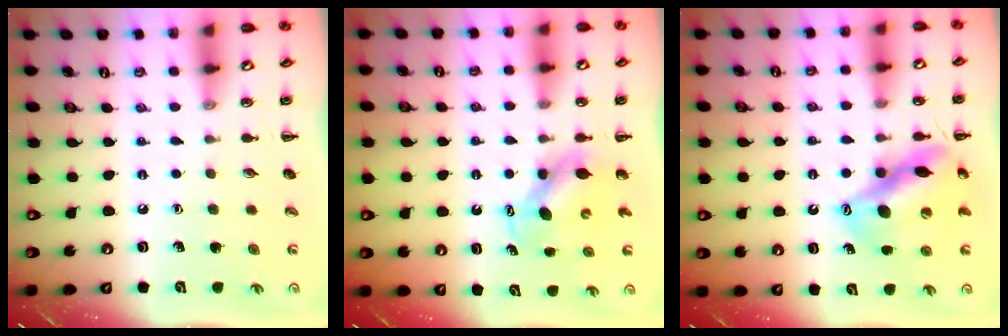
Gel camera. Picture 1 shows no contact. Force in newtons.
{"total": 6.4, "press": 6.4, "slide": 0.8}
{"total": 14.5, "press": 13.9, "slide": 4.3}